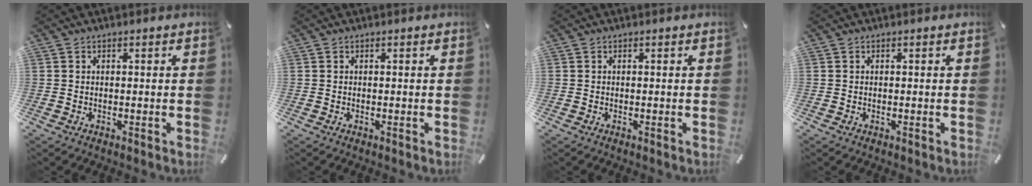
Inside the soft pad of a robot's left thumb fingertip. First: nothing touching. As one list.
[{"total": 0.0}, {"total": 0.0}, {"total": 0.0}]